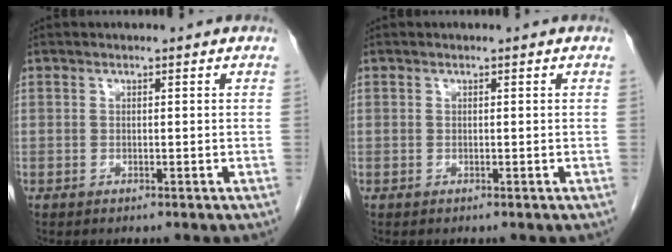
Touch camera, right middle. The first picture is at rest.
{"total": 0.0}